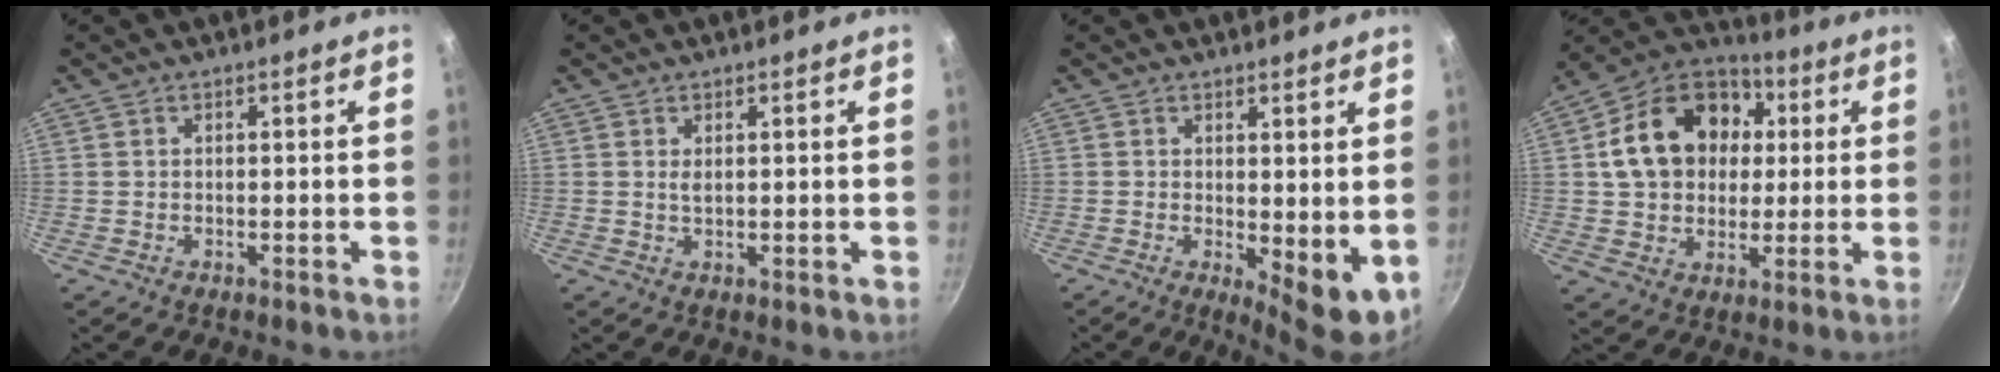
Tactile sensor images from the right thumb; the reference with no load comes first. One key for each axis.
{"total": 1.3, "fx": 0.5, "fy": 0.5, "fz": 1.1, "tx": -0.019, "ty": -0.004, "tz": 0.010}
{"total": 6.9, "fx": 0.6, "fy": 2.9, "fz": 6.2, "tx": -0.077, "ty": -0.015, "tz": 0.017}
{"total": 19.6, "fx": 3.6, "fy": 15.1, "fz": 11.9, "tx": -0.179, "ty": 0.028, "tz": 0.053}